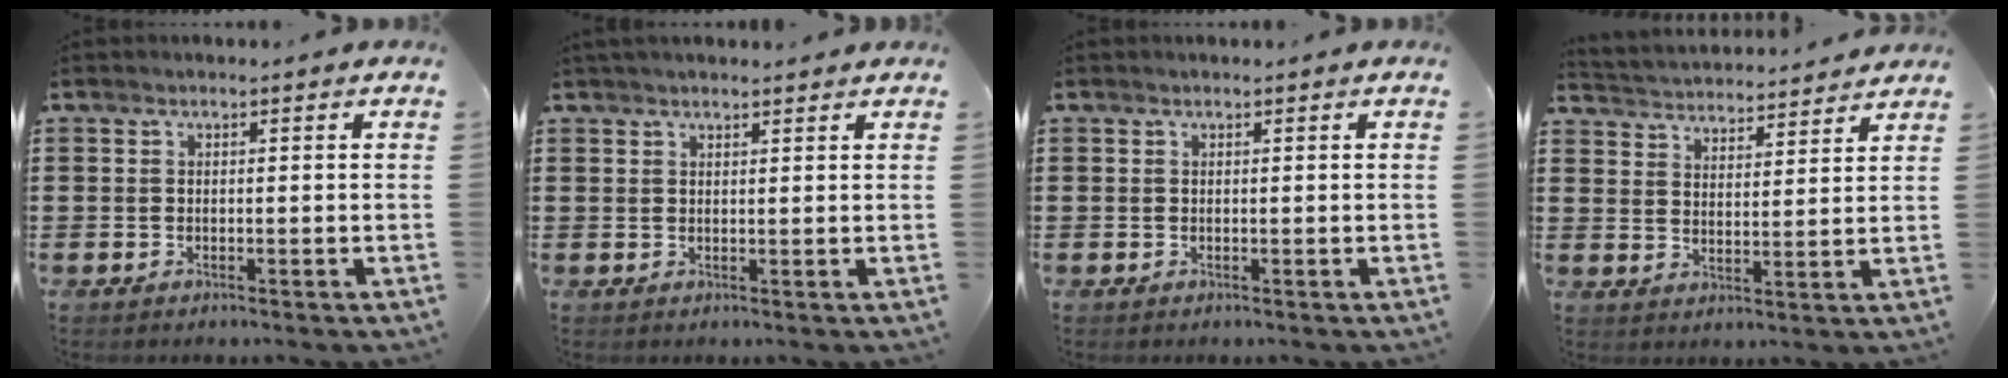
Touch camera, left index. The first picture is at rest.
{"total": 1.6, "force": [1.5, 0.3, 0.5], "torque": [-0.012, 0.002, 0.028]}
{"total": 0.0}
{"total": 3.6, "force": [3.6, 0.1, -0.5], "torque": [-0.011, -0.026, 0.060]}